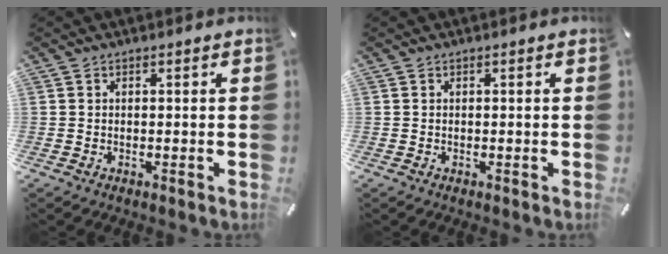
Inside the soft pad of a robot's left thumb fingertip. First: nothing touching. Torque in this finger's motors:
{"motor_torque": [-0.01, 0.00, -0.14, 0.13, -0.01]}